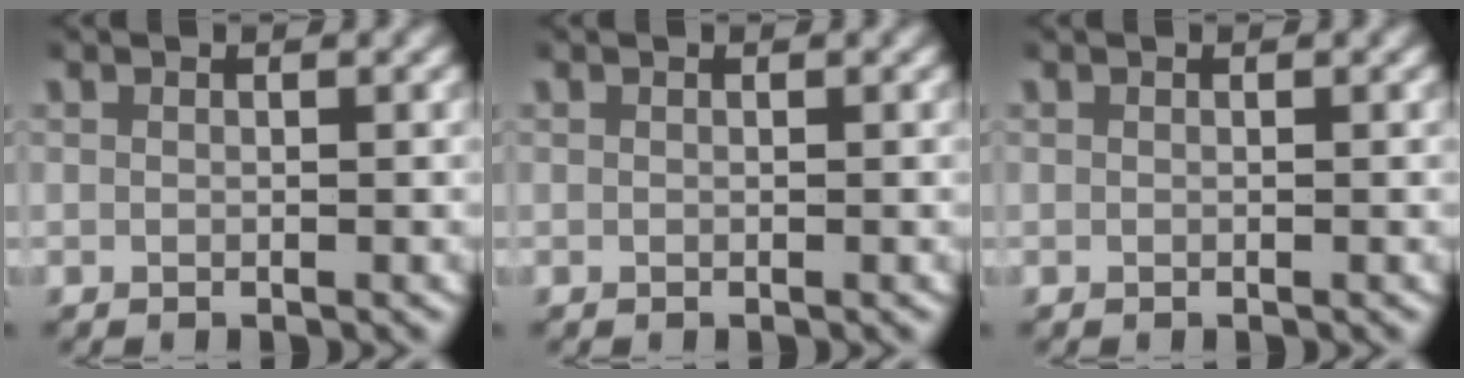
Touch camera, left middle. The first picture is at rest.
{"total": 0.0}
{"total": 0.0}